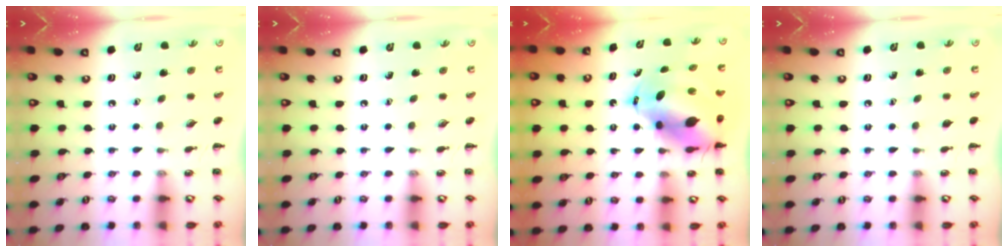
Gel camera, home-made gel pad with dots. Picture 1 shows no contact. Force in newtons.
{"total": 0.0}
{"total": 11.9, "press": 11.5, "slide": 3.2}
{"total": 0.0}